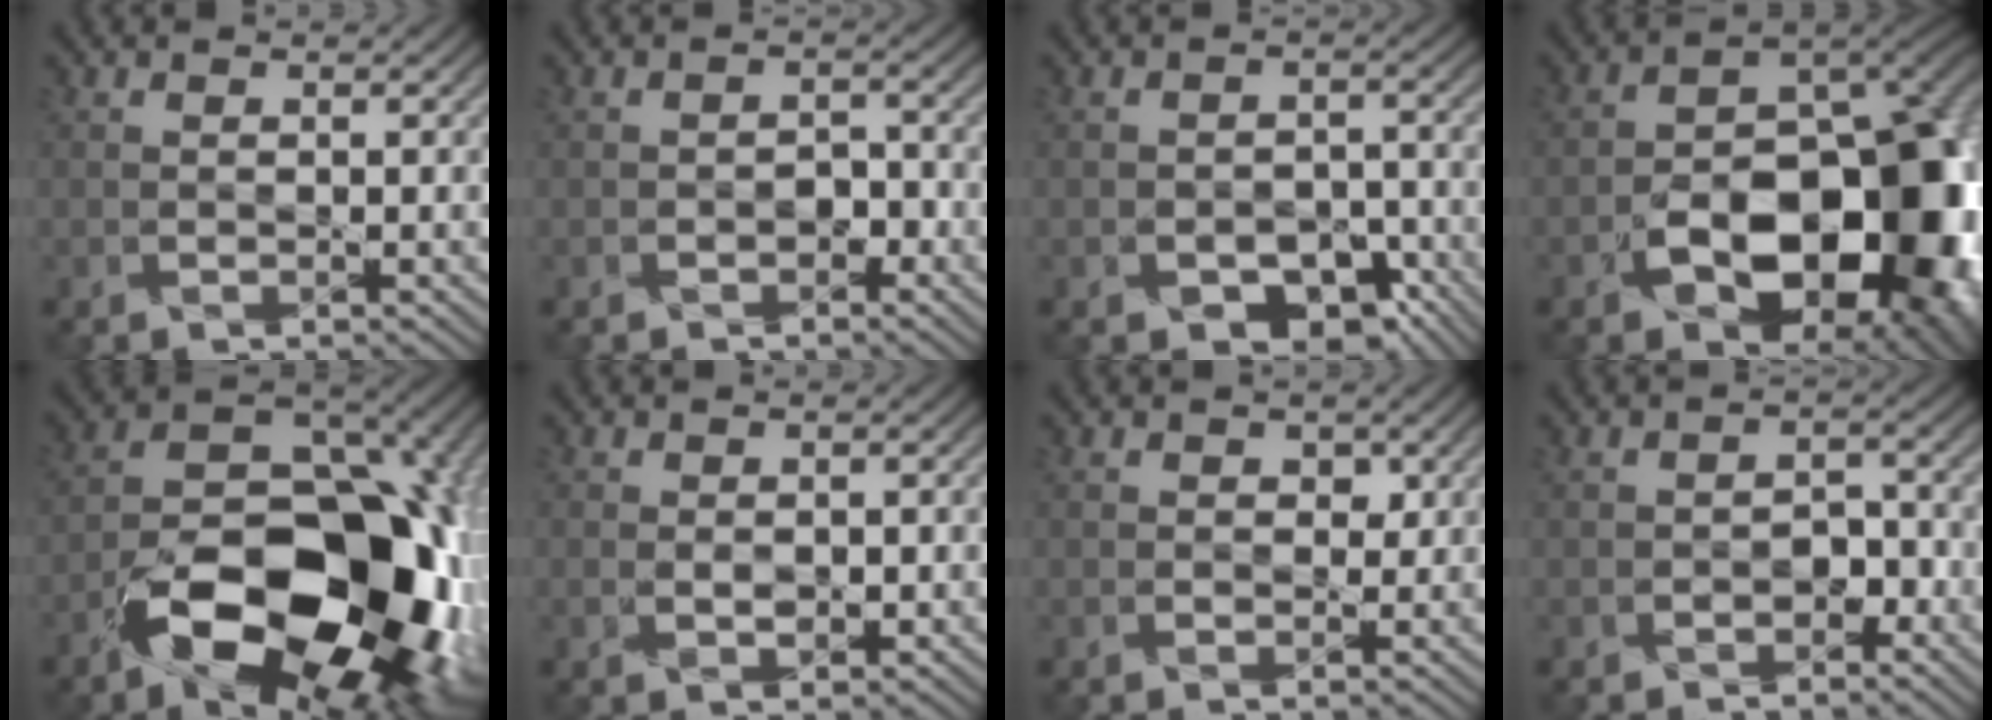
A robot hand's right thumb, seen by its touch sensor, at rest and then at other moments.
{"total": 1.6, "force": [-1.3, 0.9, 0.5], "torque": [-0.005, 0.006, -0.021]}
{"total": 6.5, "force": [-4.2, 4.2, 2.8], "torque": [-0.031, -0.005, -0.055]}
{"total": 17.4, "force": [-5.8, 10.5, 12.6], "torque": [-0.147, -0.025, -0.084]}
{"total": 18.7, "force": [-7.7, 10.7, 13.3], "torque": [-0.193, -0.025, -0.122]}
{"total": 1.6, "force": [-0.1, 1.1, 1.2], "torque": [-0.028, -0.003, 0.001]}
{"total": 1.1, "force": [0.2, 0.9, 0.6], "torque": [-0.011, -0.005, 0.001]}
{"total": 2.0, "force": [-1.5, 1.1, 0.7], "torque": [-0.008, 0.007, -0.023]}